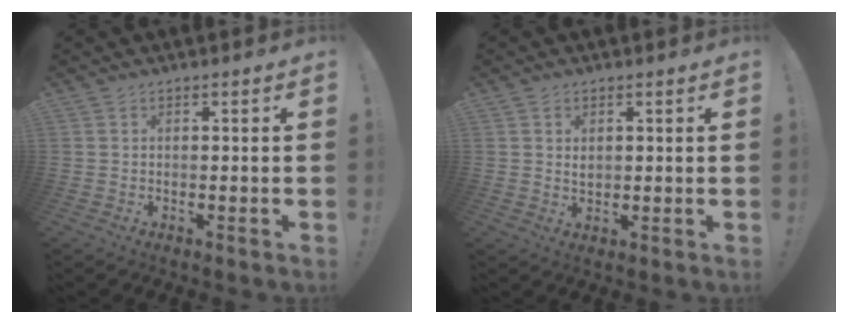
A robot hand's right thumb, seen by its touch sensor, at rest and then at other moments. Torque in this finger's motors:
{"motor_torque": [-0.37, 0.14, -0.21, 0.20, -0.10]}